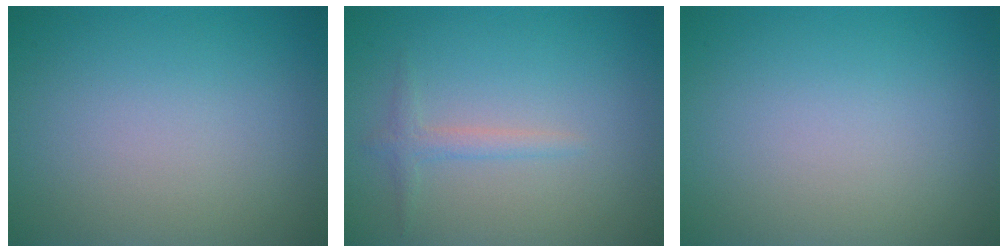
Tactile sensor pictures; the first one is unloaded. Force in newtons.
{"total": 1.3, "press": 1.3, "slide": 0.0}
{"total": 0.0}